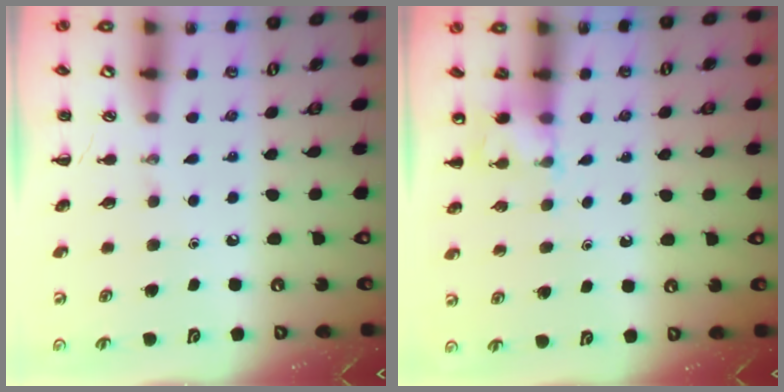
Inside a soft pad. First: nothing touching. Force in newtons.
{"total": 4.6, "press": 4.4, "slide": 1.4}